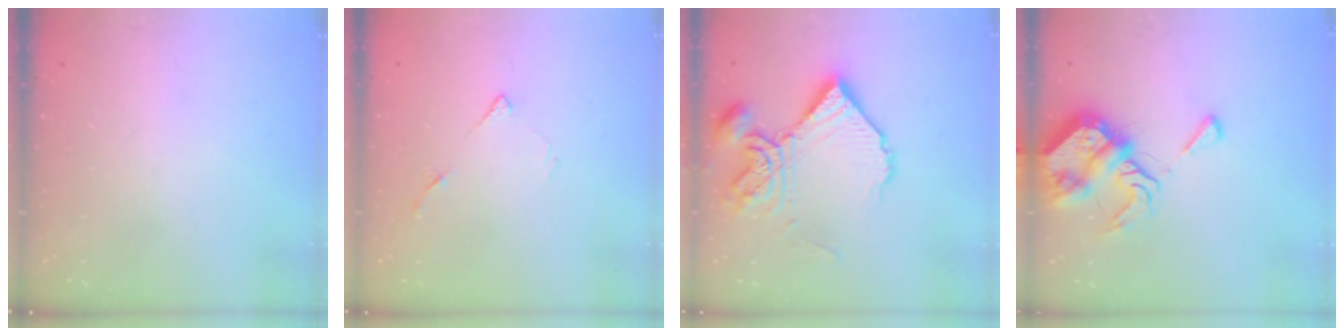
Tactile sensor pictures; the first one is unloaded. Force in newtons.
{"total": 5.0, "press": 5.0, "slide": 0.6}
{"total": 14.3, "press": 14.2, "slide": 1.6}
{"total": 11.0, "press": 10.9, "slide": 1.2}